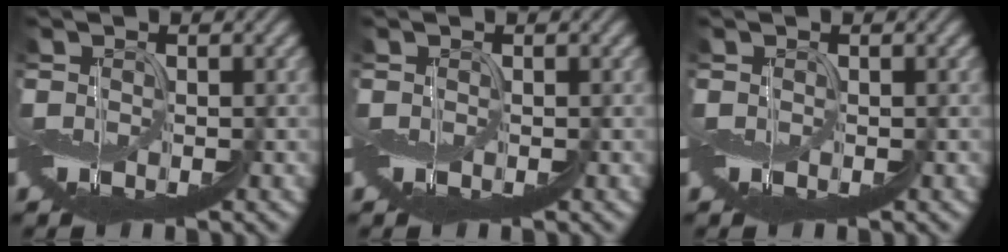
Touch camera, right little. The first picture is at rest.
{"total": 0.0}
{"total": 0.0}